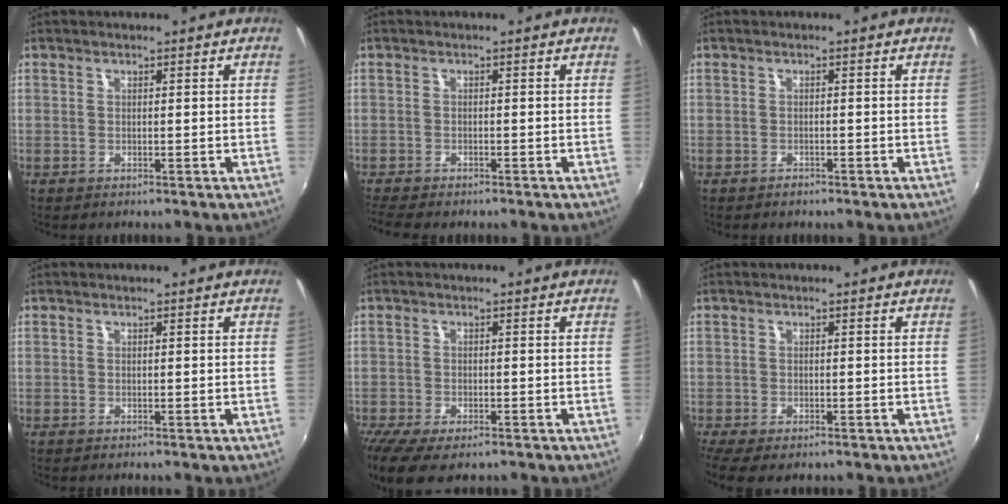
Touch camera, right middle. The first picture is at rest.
{"total": 5.4, "force": [-4.7, 1.2, 2.4], "torque": [-0.062, -0.031, -0.082]}
{"total": 1.1, "force": [-0.9, 0.6, 0.2], "torque": [-0.006, -0.002, -0.016]}
{"total": 0.0}
{"total": 9.3, "force": [-6.6, 3.4, 5.6], "torque": [-0.136, -0.045, -0.114]}
{"total": 6.1, "force": [-4.4, 2.1, 3.7], "torque": [-0.088, -0.035, -0.073]}